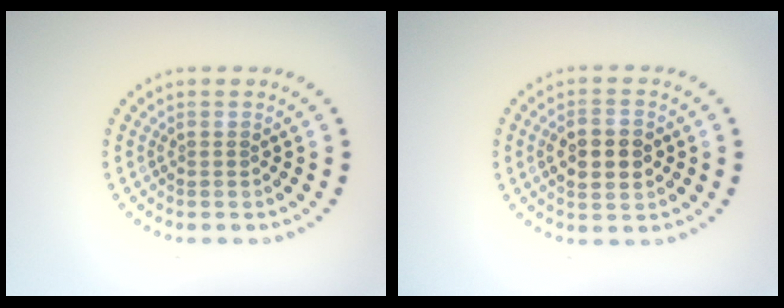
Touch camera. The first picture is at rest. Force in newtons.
{"total": 4.0, "press": 4.0, "slide": 0.1}